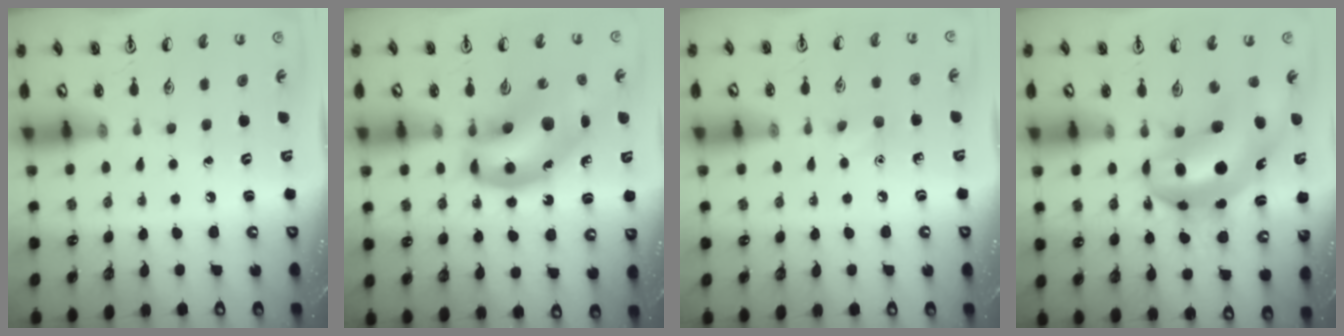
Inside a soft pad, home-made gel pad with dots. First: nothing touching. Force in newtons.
{"total": 16.2, "press": 15.5, "slide": 4.7}
{"total": 5.6, "press": 5.3, "slide": 1.7}
{"total": 11.9, "press": 11.3, "slide": 3.6}